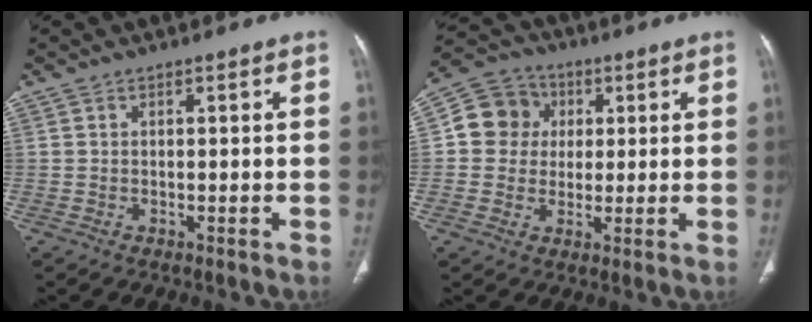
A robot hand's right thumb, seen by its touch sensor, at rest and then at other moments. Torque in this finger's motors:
{"motor_torque": [-0.81, 0.68, 0.60, -0.36, 0.04]}